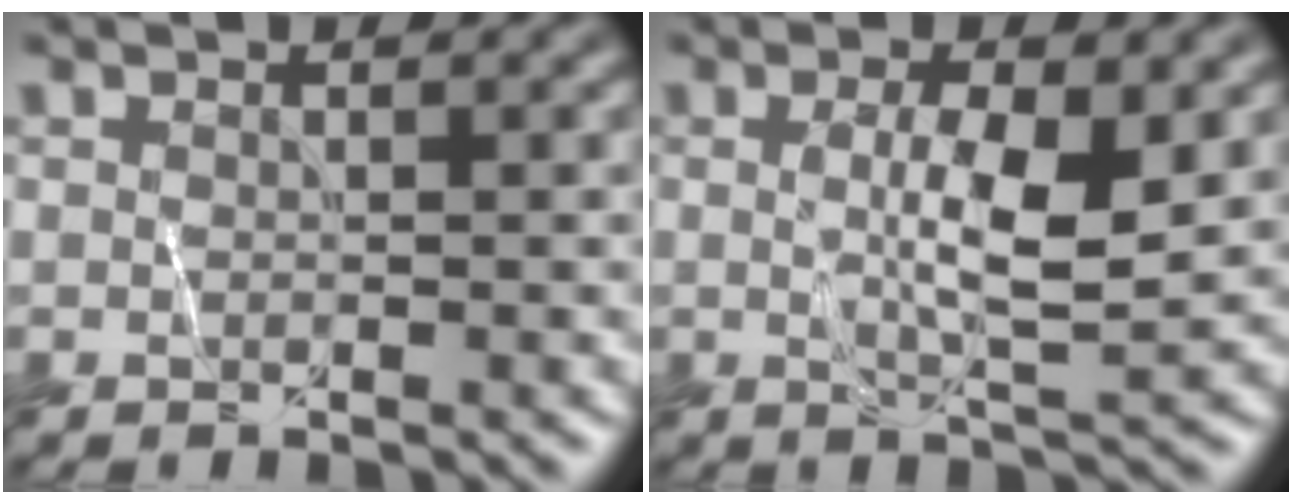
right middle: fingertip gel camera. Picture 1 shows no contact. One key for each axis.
{"total": 4.5, "fx": 0.6, "fy": 0.9, "fz": 4.4, "tx": -0.082, "ty": 0.000, "tz": 0.015}